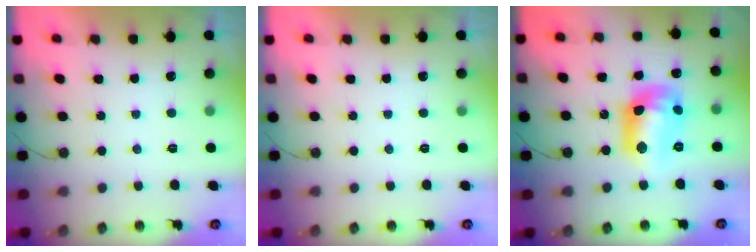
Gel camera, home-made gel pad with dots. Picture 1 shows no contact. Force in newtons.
{"total": 0.0}
{"total": 14.5, "press": 14.4, "slide": 1.0}